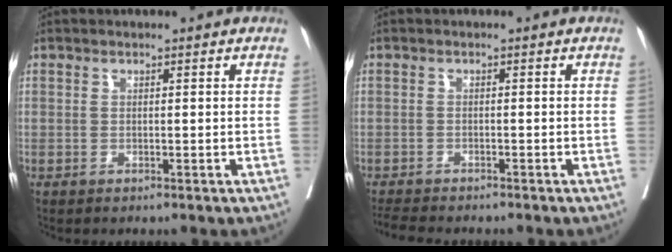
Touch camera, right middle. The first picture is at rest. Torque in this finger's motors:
{"motor_torque": [0.17, -0.21, 0.02, 0.00]}